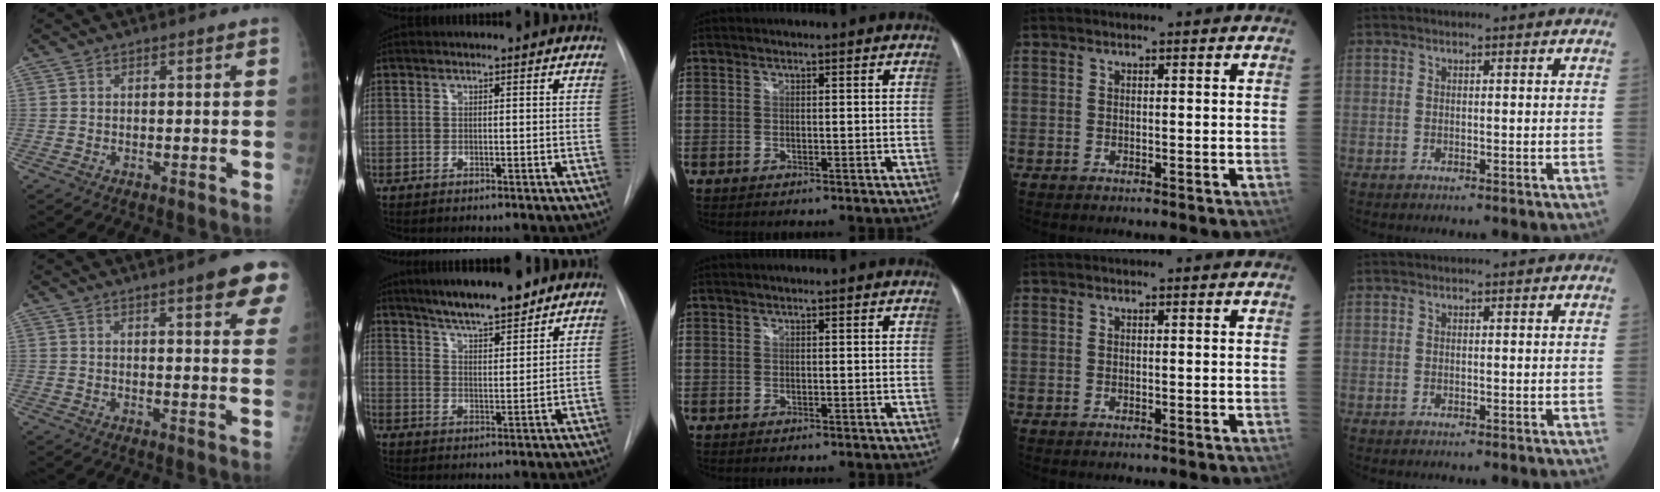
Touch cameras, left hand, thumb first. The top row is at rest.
{"thumb": {"total": 9.6, "force": [5.6, 1.8, 7.5], "torque": [-0.071, -0.018, 0.061]}, "index": {"total": 10.4, "force": [8.8, 1.3, 5.4], "torque": [-0.084, 0.008, 0.143]}}